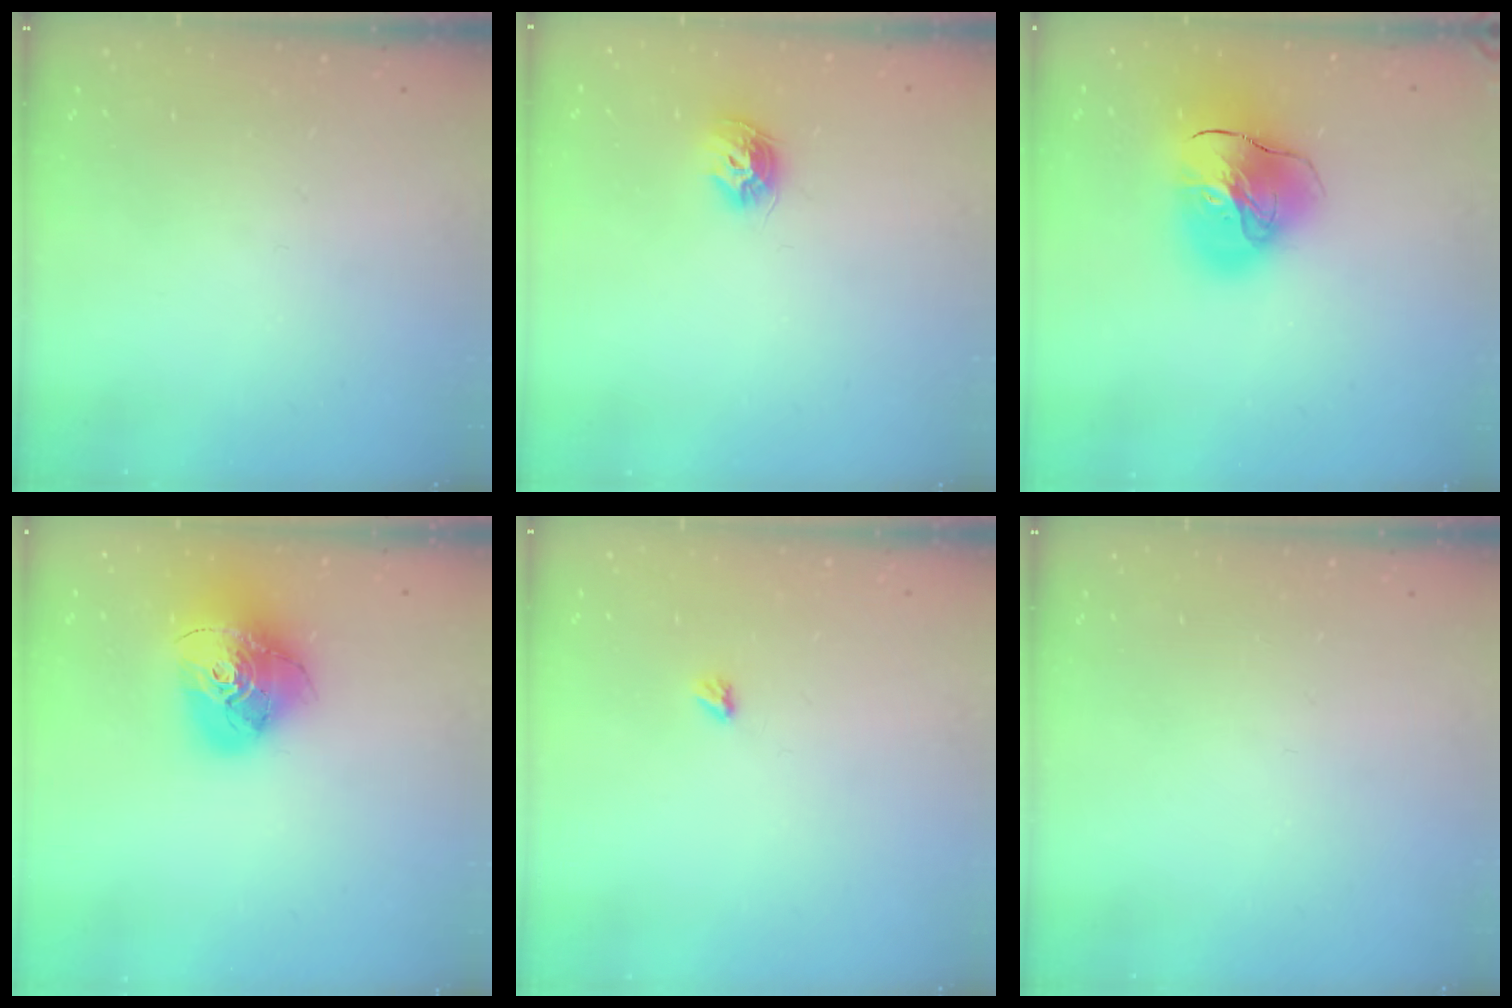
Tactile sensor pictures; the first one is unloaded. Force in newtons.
{"total": 8.3, "press": 8.3, "slide": 0.2}
{"total": 17.4, "press": 17.2, "slide": 2.3}
{"total": 18.4, "press": 18.3, "slide": 2.1}
{"total": 2.9, "press": 2.9, "slide": 0.5}
{"total": 0.0}